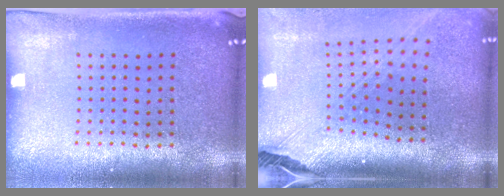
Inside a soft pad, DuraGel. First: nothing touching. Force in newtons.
{"total": 2.9, "press": 2.0, "slide": 2.0}